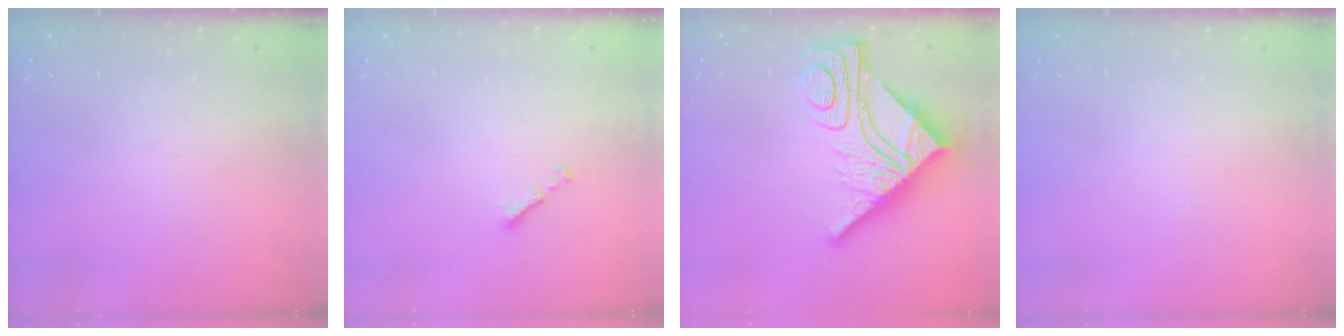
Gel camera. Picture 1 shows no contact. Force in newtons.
{"total": 1.3, "press": 1.2, "slide": 0.5}
{"total": 17.5, "press": 17.4, "slide": 1.6}
{"total": 0.0}